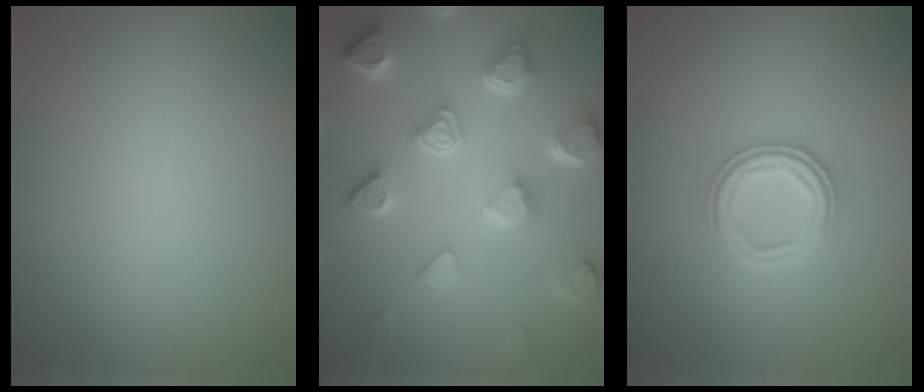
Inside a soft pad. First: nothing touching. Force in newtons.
{"total": 7.1, "press": 5.5, "slide": 4.4}
{"total": 2.8, "press": 2.6, "slide": 1.0}